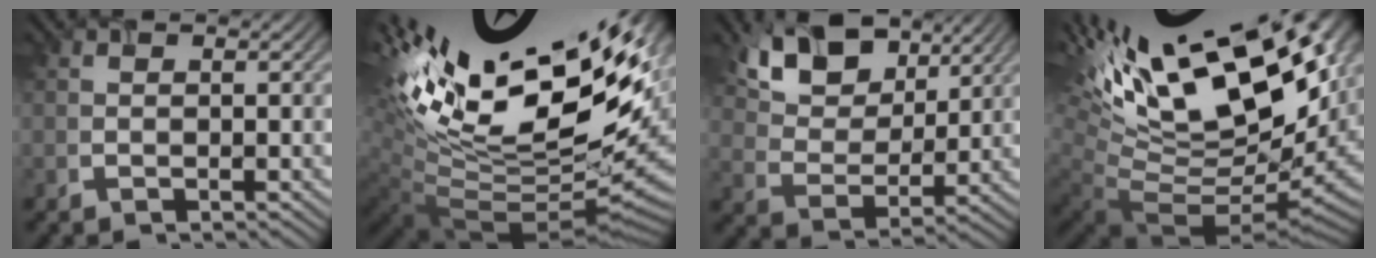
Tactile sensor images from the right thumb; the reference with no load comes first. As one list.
[{"total": 18.1, "force": [5.1, 7.7, 15.6], "torque": [-0.255, 0.002, 0.113]}, {"total": 10.5, "force": [6.4, 5.9, 5.8], "torque": [-0.143, 0.008, 0.117]}, {"total": 19.0, "force": [8.7, 7.7, 15.1], "torque": [-0.254, 0.026, 0.168]}]